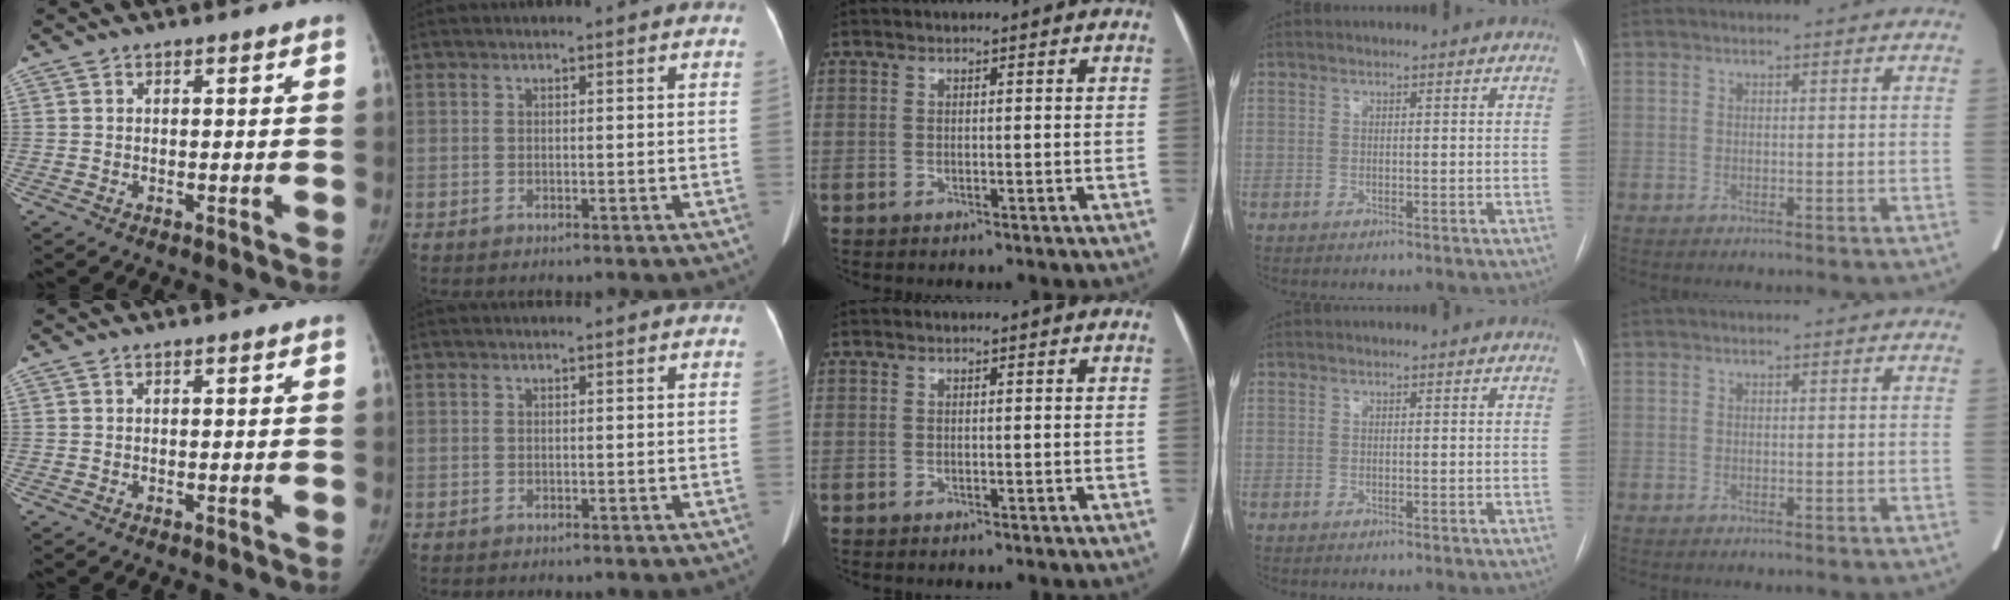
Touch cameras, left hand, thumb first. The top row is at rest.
{}